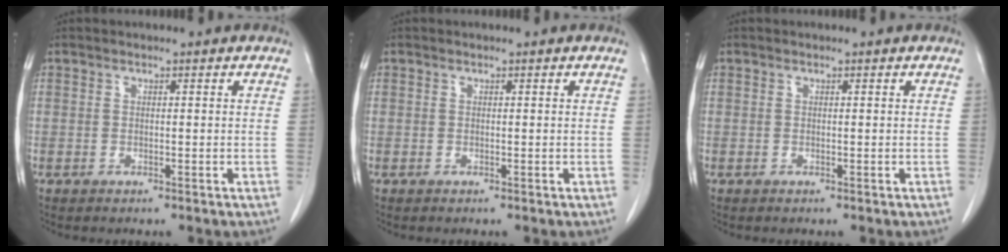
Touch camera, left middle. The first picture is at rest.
{"total": 0.0}
{"total": 0.0}